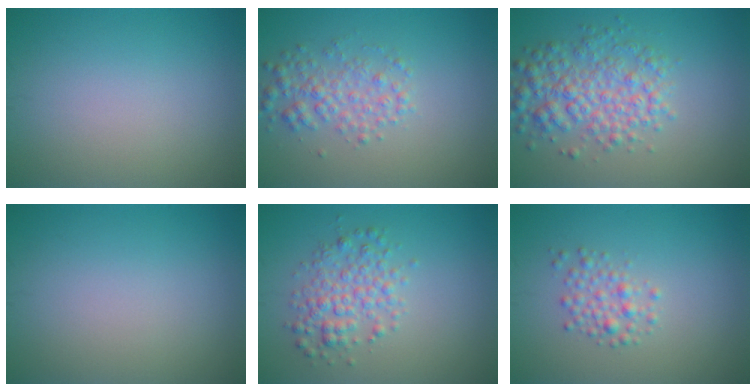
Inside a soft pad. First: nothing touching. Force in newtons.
{"total": 2.9, "press": 2.9, "slide": 0.1}
{"total": 5.1, "press": 5.1, "slide": 0.2}
{"total": 0.0}
{"total": 3.4, "press": 3.4, "slide": 0.1}
{"total": 2.1, "press": 2.1, "slide": 0.1}